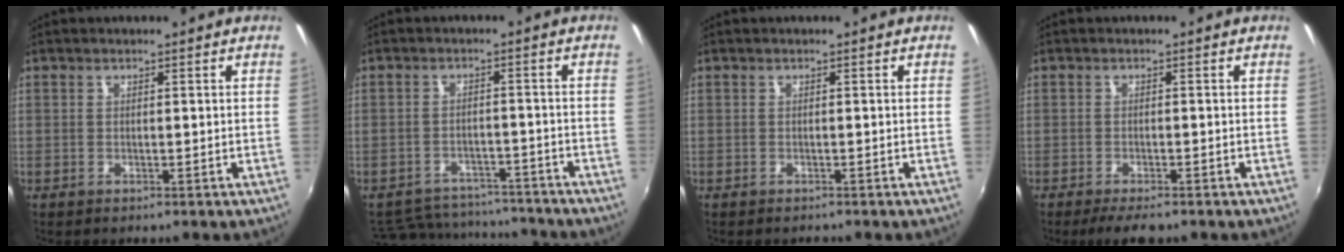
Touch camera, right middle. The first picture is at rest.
{"total": 13.8, "force": [-12.1, 5.3, 3.8], "torque": [-0.096, 0.015, -0.161]}
{"total": 0.5, "force": [-0.5, 0.2, 0.1], "torque": [-0.002, -0.003, -0.009]}
{"total": 4.2, "force": [-3.3, 0.9, 2.4], "torque": [-0.053, -0.017, -0.057]}